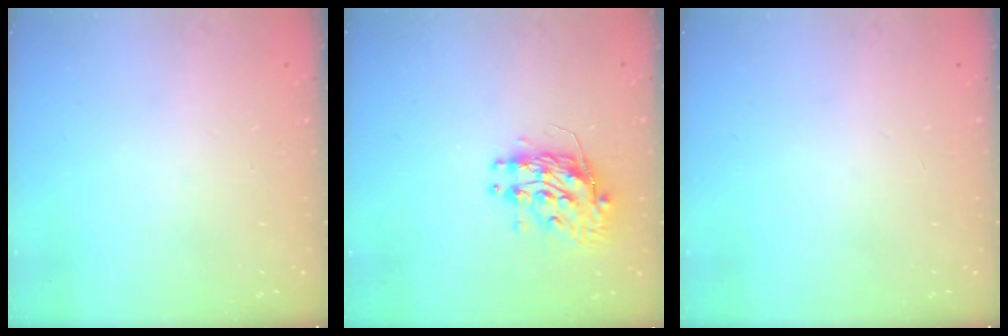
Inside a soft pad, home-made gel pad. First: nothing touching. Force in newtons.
{"total": 10.6, "press": 10.5, "slide": 0.8}
{"total": 0.0}